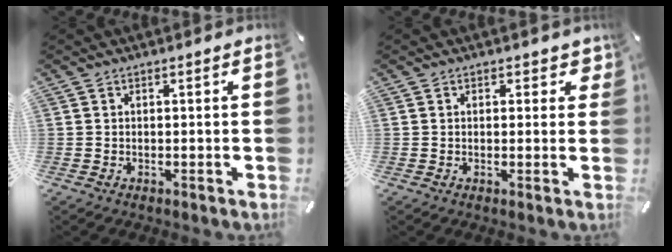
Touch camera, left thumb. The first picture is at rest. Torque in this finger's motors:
{"motor_torque": [0.00, -0.41, 0.06, 0.25, -0.02]}